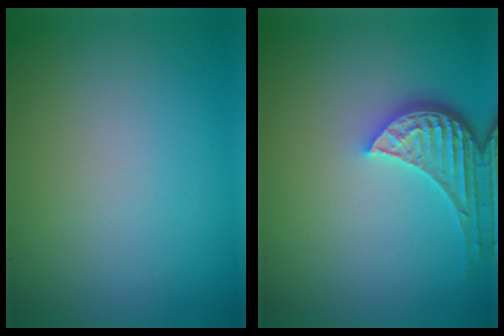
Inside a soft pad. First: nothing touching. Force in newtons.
{"total": 4.3, "press": 3.5, "slide": 2.6}